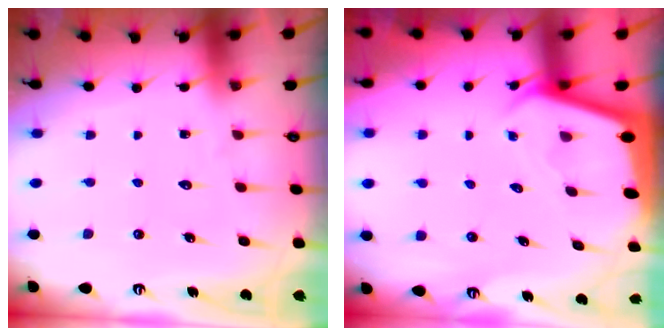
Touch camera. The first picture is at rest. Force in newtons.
{"total": 2.0, "press": 2.0, "slide": 0.1}